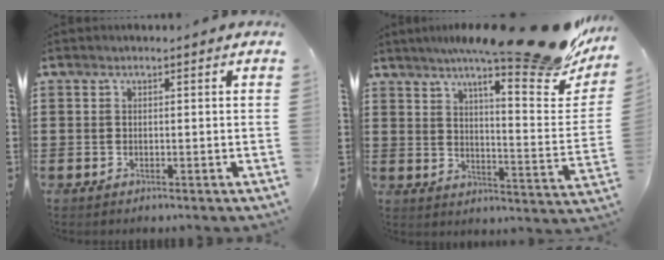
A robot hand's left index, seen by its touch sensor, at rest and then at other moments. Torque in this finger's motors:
{"motor_torque": [1.27, -0.87, 0.56, 0.11]}